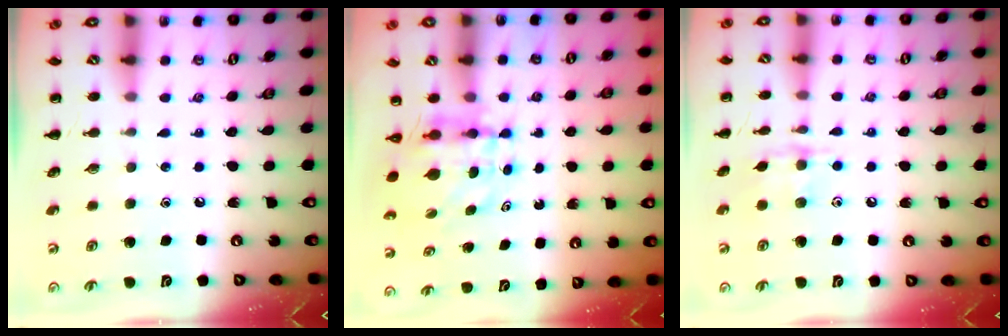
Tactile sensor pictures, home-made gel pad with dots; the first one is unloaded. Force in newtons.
{"total": 5.4, "press": 5.3, "slide": 0.9}
{"total": 8.4, "press": 8.3, "slide": 0.6}